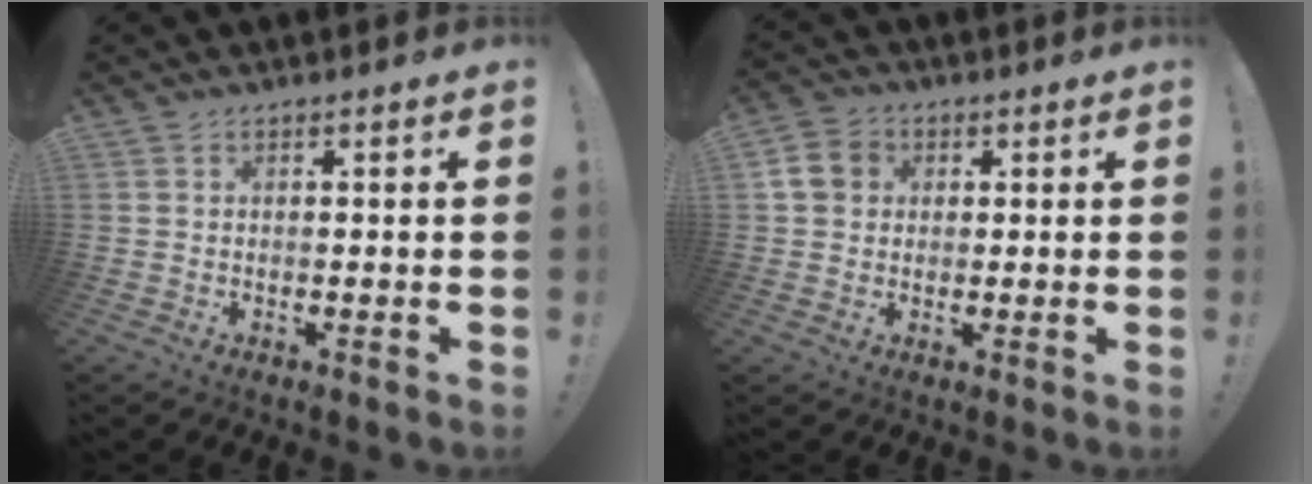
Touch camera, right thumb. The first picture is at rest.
{"total": 7.6, "force": [1.8, 6.4, 3.6], "torque": [-0.062, 0.007, 0.039]}